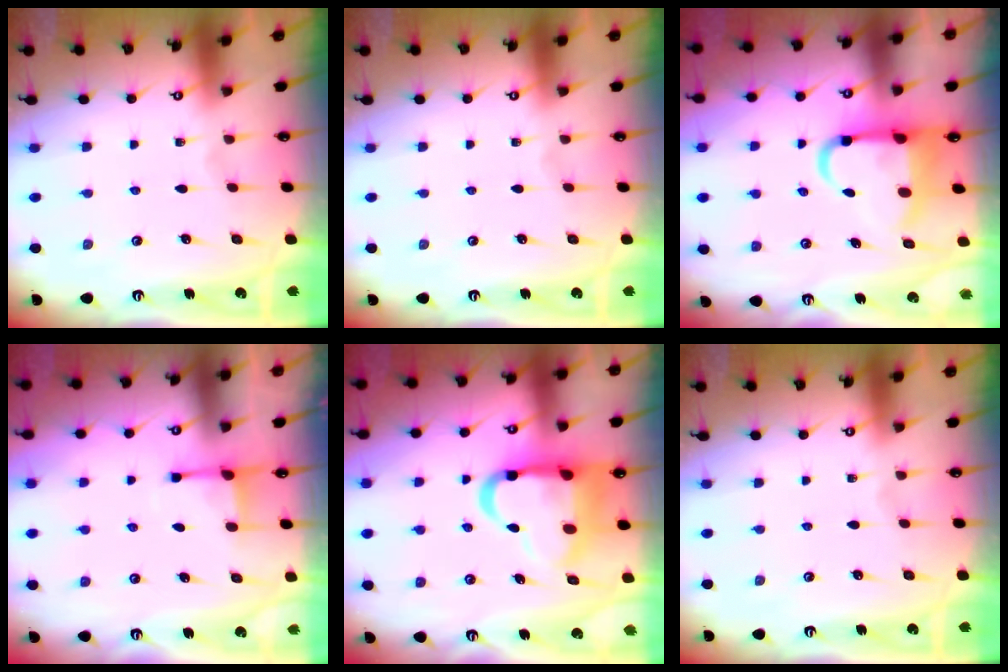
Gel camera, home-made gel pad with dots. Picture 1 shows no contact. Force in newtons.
{"total": 0.0}
{"total": 8.2, "press": 8.0, "slide": 1.7}
{"total": 2.3, "press": 2.2, "slide": 0.6}
{"total": 16.2, "press": 16.1, "slide": 1.9}
{"total": 0.0}